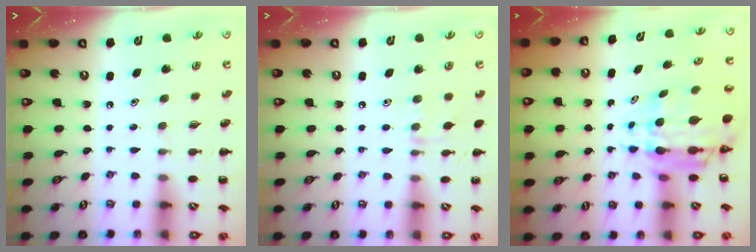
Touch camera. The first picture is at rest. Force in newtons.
{"total": 6.5, "press": 6.2, "slide": 1.8}
{"total": 8.1, "press": 7.8, "slide": 2.4}